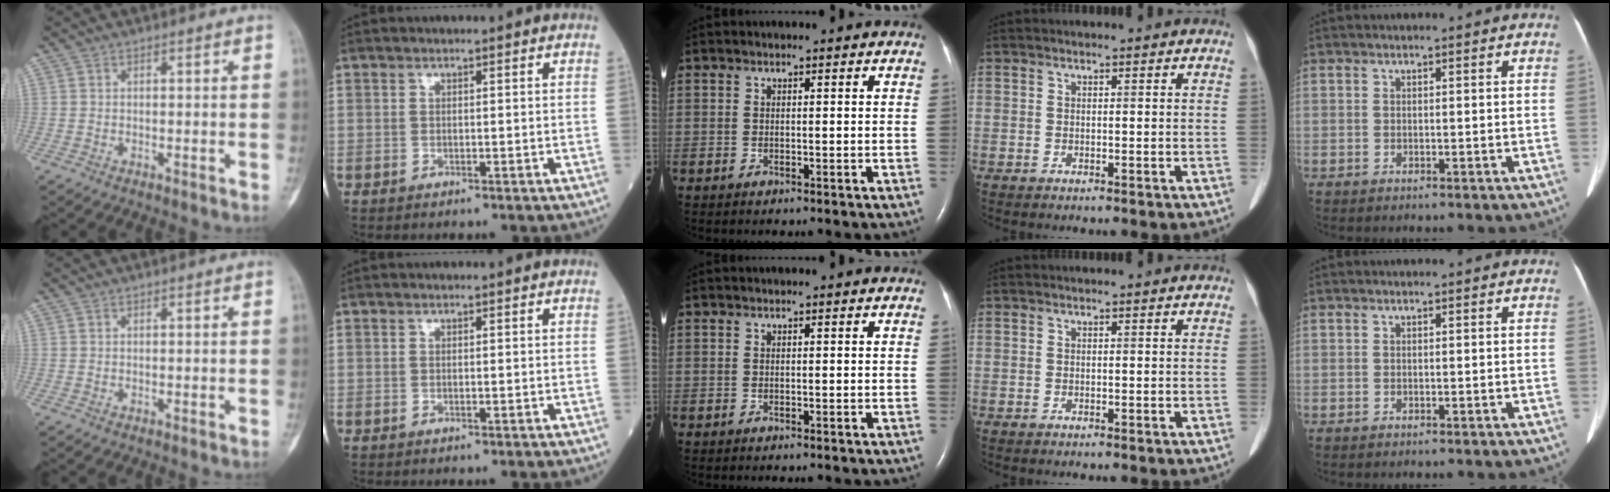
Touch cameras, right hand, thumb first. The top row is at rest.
{}